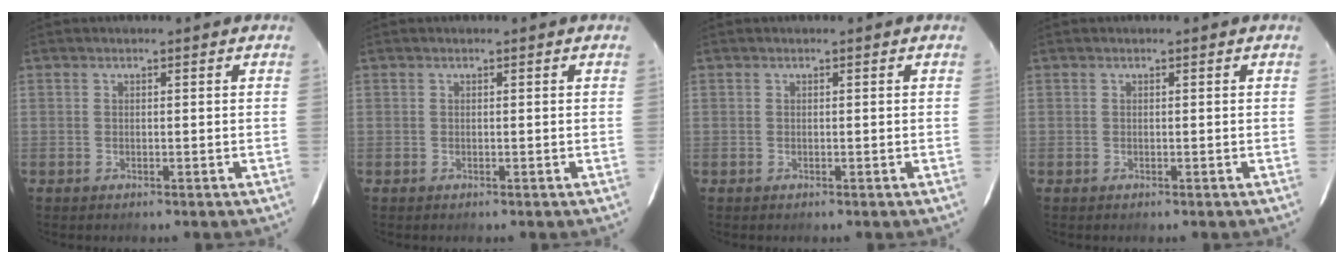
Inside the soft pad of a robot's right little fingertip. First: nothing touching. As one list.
[{"total": 0.0}, {"total": 0.0}, {"total": 0.0}]